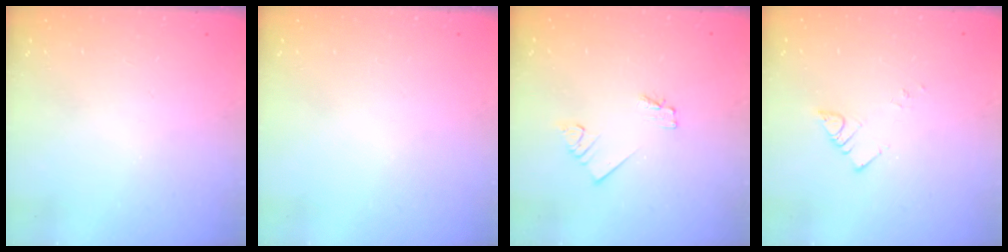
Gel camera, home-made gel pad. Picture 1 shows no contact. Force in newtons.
{"total": 0.0}
{"total": 1.6, "press": 1.5, "slide": 0.2}
{"total": 2.5, "press": 2.5, "slide": 0.3}